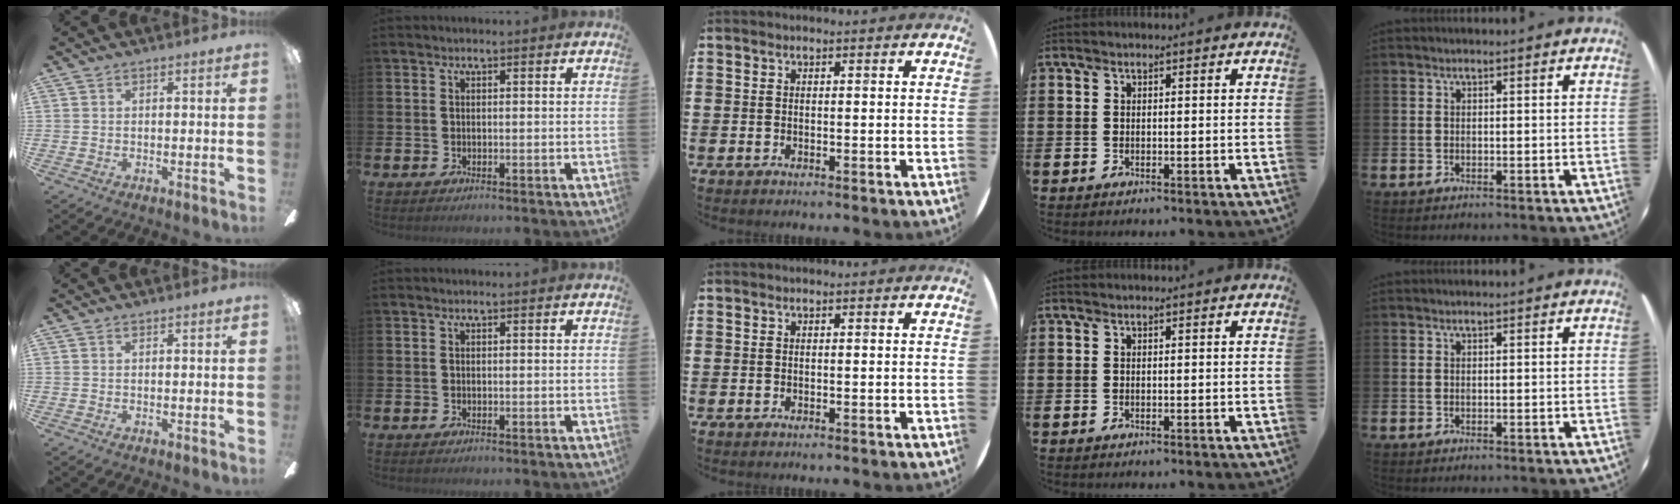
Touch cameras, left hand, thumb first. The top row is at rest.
{}